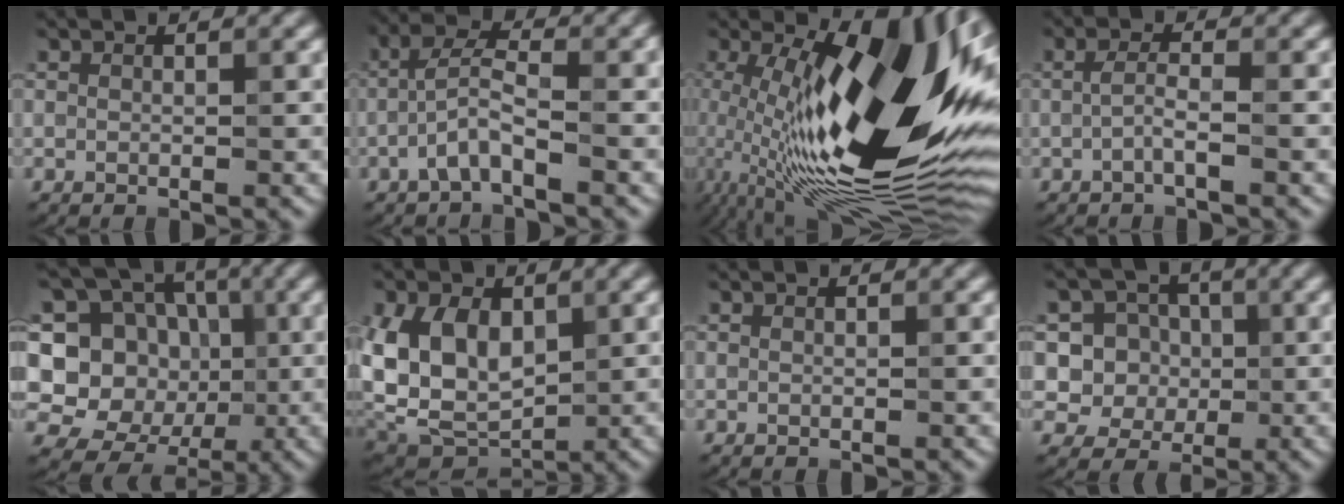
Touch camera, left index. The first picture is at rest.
{"total": 3.5, "force": [-1.6, 0.8, 3.1], "torque": [-0.067, 0.013, -0.039]}
{"total": 20.0, "force": [2.2, 7.4, 18.4], "torque": [-0.281, -0.003, 0.045]}
{"total": 1.8, "force": [-0.6, 0.2, 1.7], "torque": [-0.035, 0.005, -0.017]}
{"total": 14.4, "force": [1.0, 13.2, 5.7], "torque": [-0.167, 0.044, 0.013]}
{"total": 8.5, "force": [1.5, 6.0, 5.9], "torque": [-0.127, -0.009, 0.028]}
{"total": 0.0}
{"total": 6.8, "force": [0.7, 6.4, 2.1], "torque": [-0.034, 0.021, -0.002]}